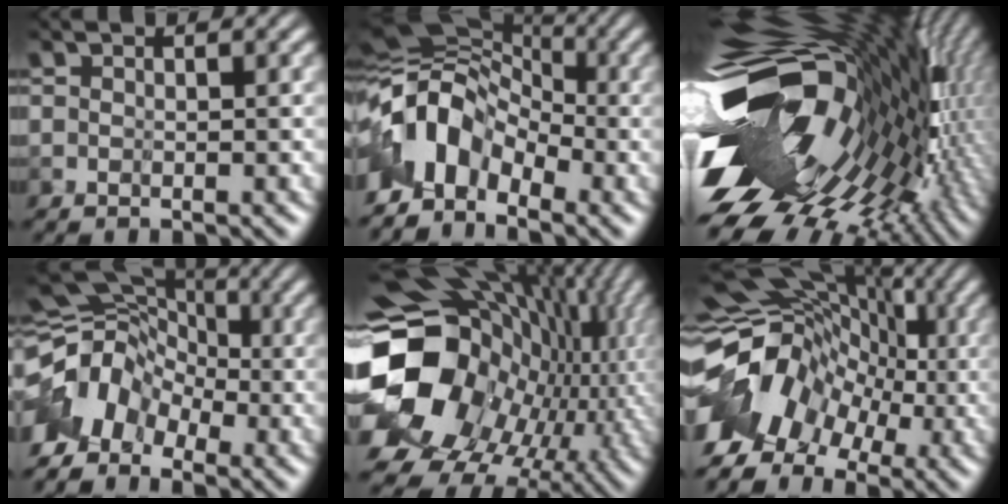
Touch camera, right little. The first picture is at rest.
{"total": 4.8, "force": [-3.0, 2.7, 2.5], "torque": [-0.044, 0.023, -0.072]}
{"total": 15.9, "force": [-2.8, 9.3, 12.6], "torque": [-0.236, -0.029, -0.031]}
{"total": 4.6, "force": [-3.2, 2.8, 1.7], "torque": [-0.031, 0.010, -0.073]}
{"total": 15.0, "force": [-0.5, 12.1, 8.8], "torque": [-0.198, -0.018, 0.016]}
{"total": 8.5, "force": [-2.5, 5.9, 5.5], "torque": [-0.096, 0.000, -0.057]}